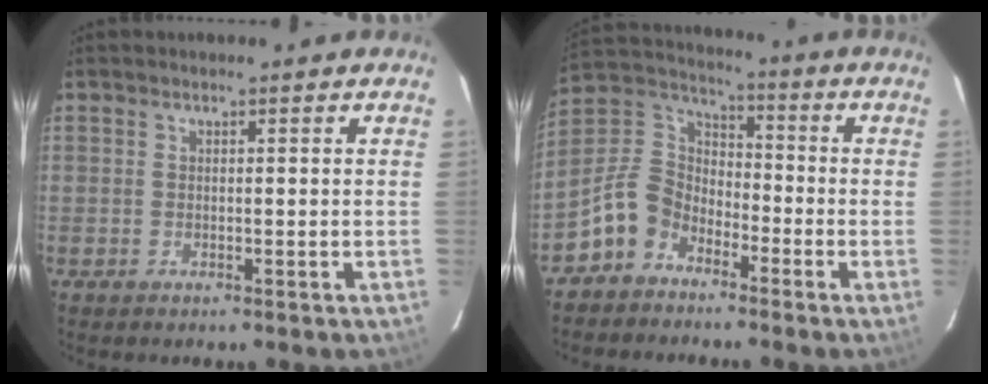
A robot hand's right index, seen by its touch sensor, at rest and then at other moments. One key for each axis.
{"total": 9.6, "fx": -6.5, "fy": 6.3, "fz": 3.2, "tx": -0.073, "ty": 0.038, "tz": -0.140}